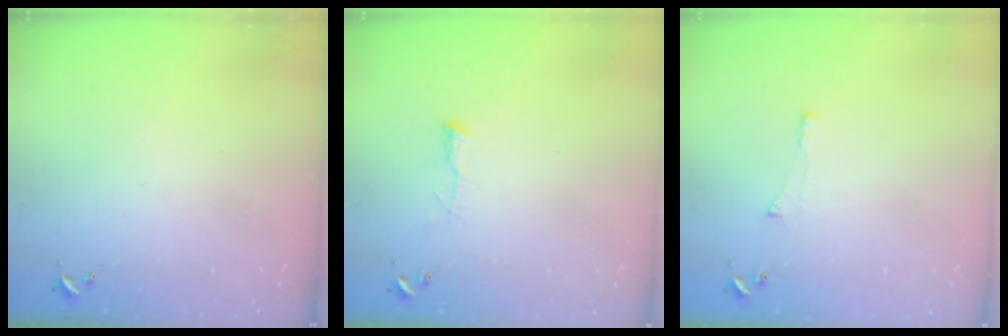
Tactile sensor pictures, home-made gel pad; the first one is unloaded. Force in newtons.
{"total": 5.5, "press": 5.5, "slide": 0.5}
{"total": 5.1, "press": 5.1, "slide": 0.6}